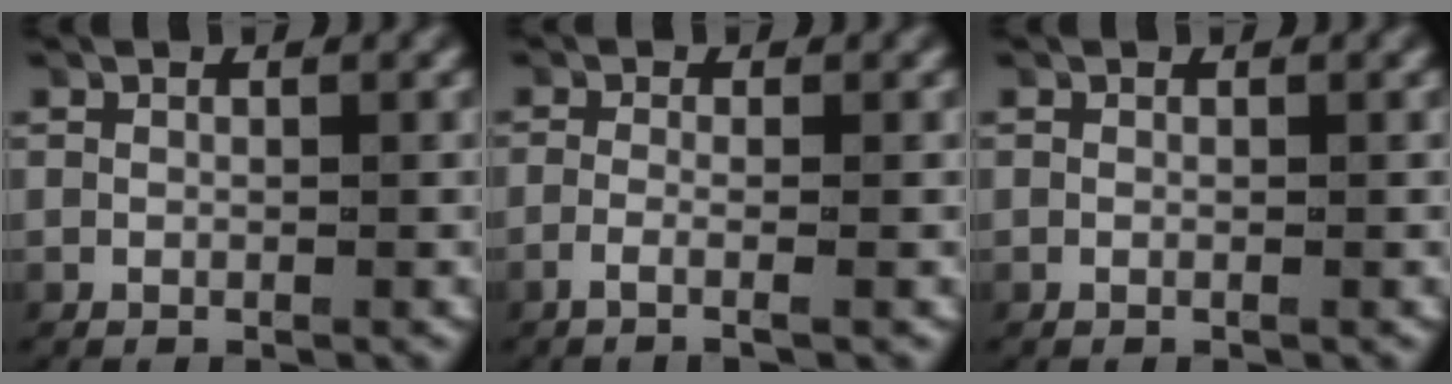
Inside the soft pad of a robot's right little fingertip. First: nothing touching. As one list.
[{"total": 2.2, "force": [-1.4, -0.2, 1.7], "torque": [-0.051, -0.010, -0.021]}, {"total": 0.0}]